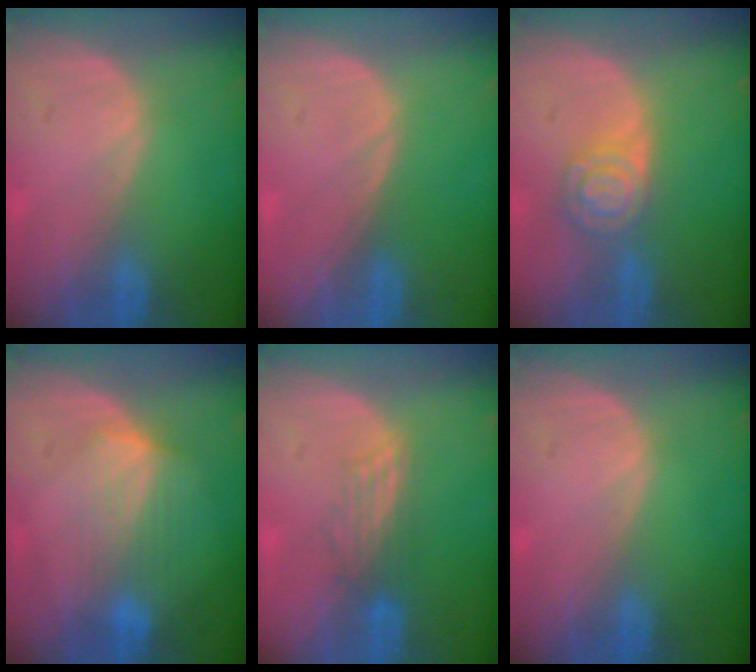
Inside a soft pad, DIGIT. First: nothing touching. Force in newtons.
{"total": 0.0}
{"total": 5.5, "press": 4.9, "slide": 2.6}
{"total": 7.1, "press": 6.4, "slide": 3.1}
{"total": 2.7, "press": 2.7, "slide": 0.4}
{"total": 0.0}